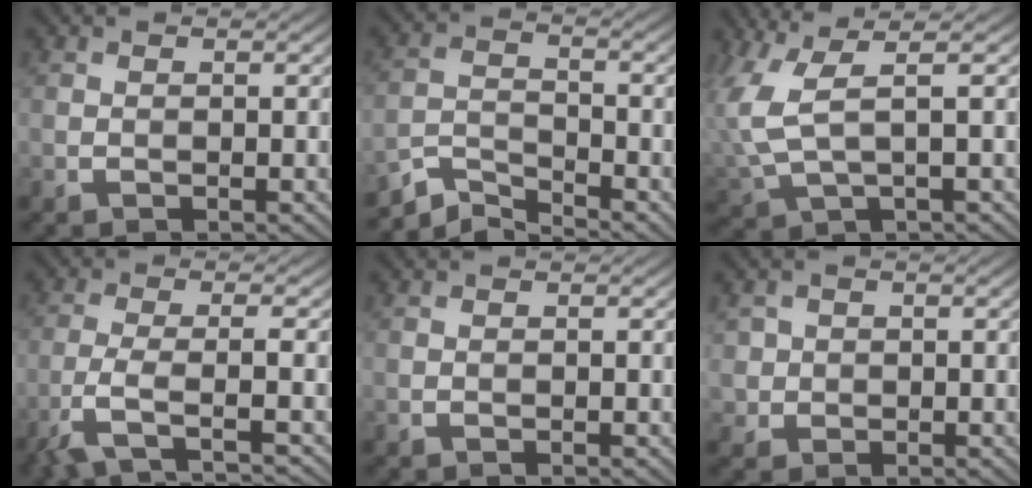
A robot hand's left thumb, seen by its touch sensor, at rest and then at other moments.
{"total": 4.4, "force": [-4.2, 0.7, 1.2], "torque": [-0.028, -0.004, -0.093]}
{"total": 5.9, "force": [2.3, 1.9, 5.1], "torque": [-0.137, 0.007, 0.049]}
{"total": 5.1, "force": [-3.0, 0.8, 4.1], "torque": [-0.078, 0.000, -0.079]}
{"total": 0.0}
{"total": 1.9, "force": [0.6, 1.7, -0.6], "torque": [0.010, -0.007, 0.010]}